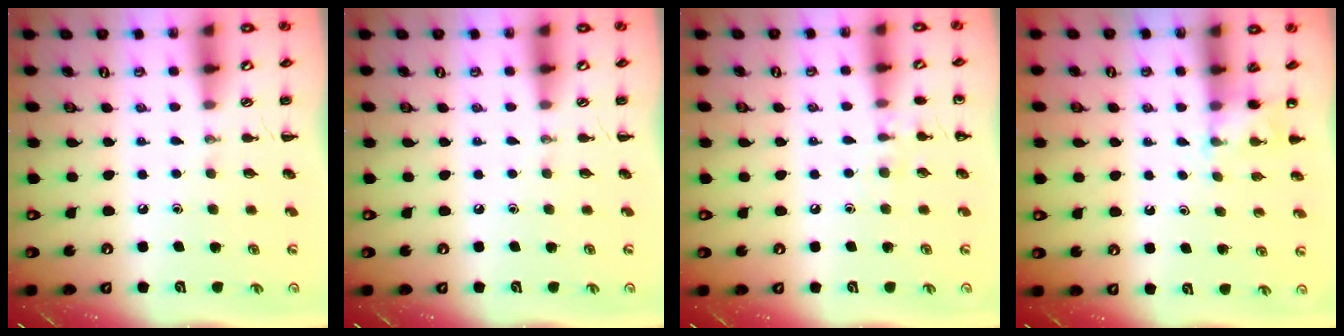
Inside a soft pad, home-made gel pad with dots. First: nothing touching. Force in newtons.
{"total": 0.0}
{"total": 7.0, "press": 6.7, "slide": 1.9}
{"total": 3.7, "press": 3.5, "slide": 1.1}